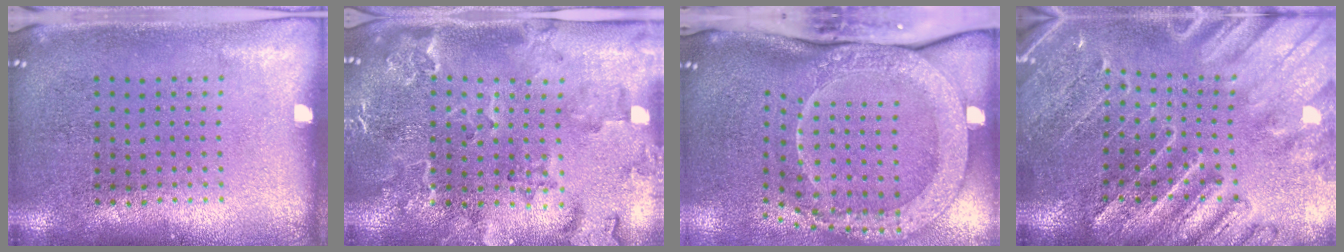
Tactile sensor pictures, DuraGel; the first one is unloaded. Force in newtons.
{"total": 2.4, "press": 2.2, "slide": 0.8}
{"total": 3.2, "press": 2.3, "slide": 2.3}
{"total": 3.2, "press": 3.0, "slide": 1.0}